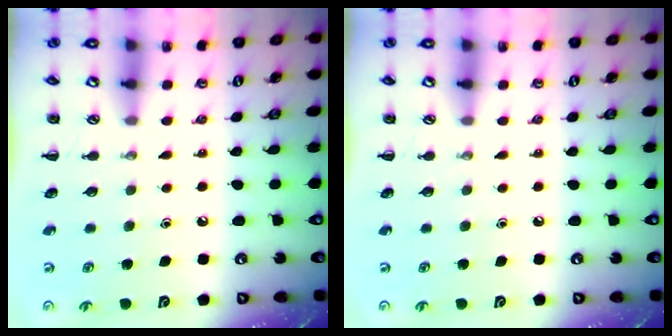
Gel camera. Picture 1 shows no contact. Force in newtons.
{"total": 0.0}